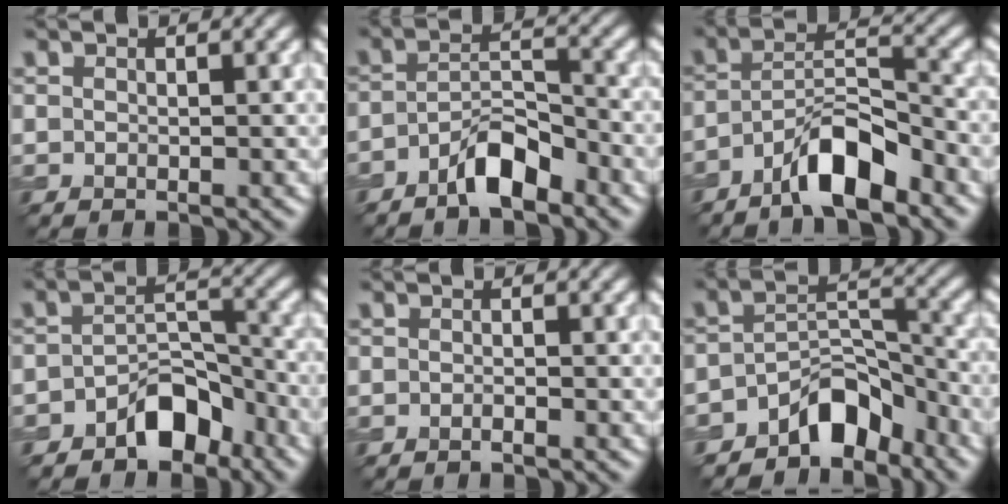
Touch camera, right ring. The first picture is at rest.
{"total": 4.1, "force": [-2.8, 1.3, 2.7], "torque": [-0.049, 0.011, -0.054]}
{"total": 5.9, "force": [-4.0, 1.5, 4.1], "torque": [-0.070, 0.008, -0.077]}
{"total": 4.5, "force": [-3.0, 2.4, 2.3], "torque": [-0.027, 0.012, -0.053]}
{"total": 0.6, "force": [-0.4, 0.1, 0.5], "torque": [-0.009, -0.001, -0.007]}
{"total": 5.9, "force": [-4.4, 2.9, 2.6], "torque": [-0.025, 0.003, -0.082]}